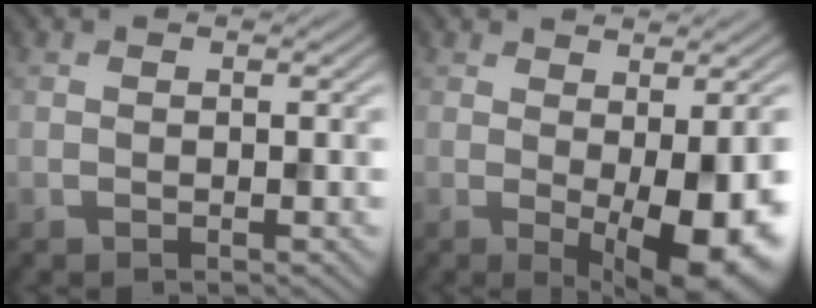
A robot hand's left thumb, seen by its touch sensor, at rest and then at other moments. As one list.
[{"total": 10.1, "force": [-1.6, 2.8, 9.5], "torque": [-0.136, -0.009, -0.012]}]